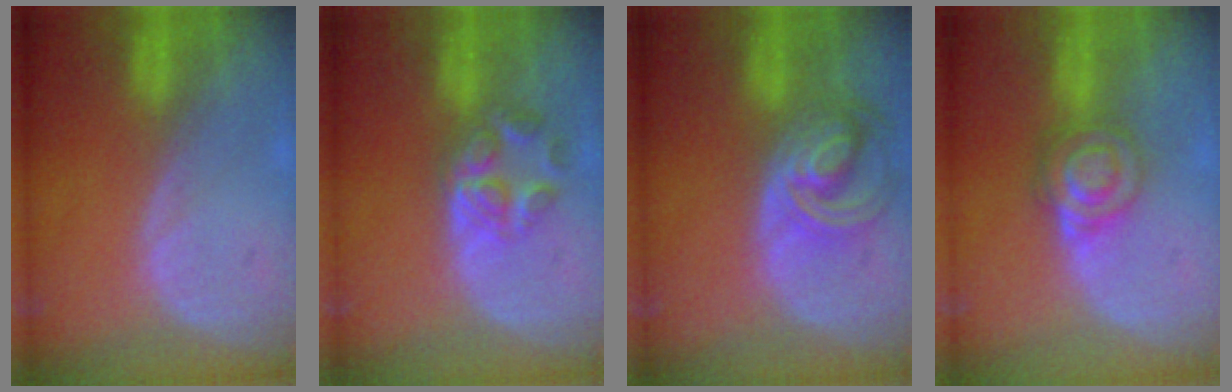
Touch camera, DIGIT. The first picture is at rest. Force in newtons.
{"total": 5.9, "press": 5.1, "slide": 3.1}
{"total": 8.2, "press": 7.1, "slide": 4.1}
{"total": 6.6, "press": 5.6, "slide": 3.4}